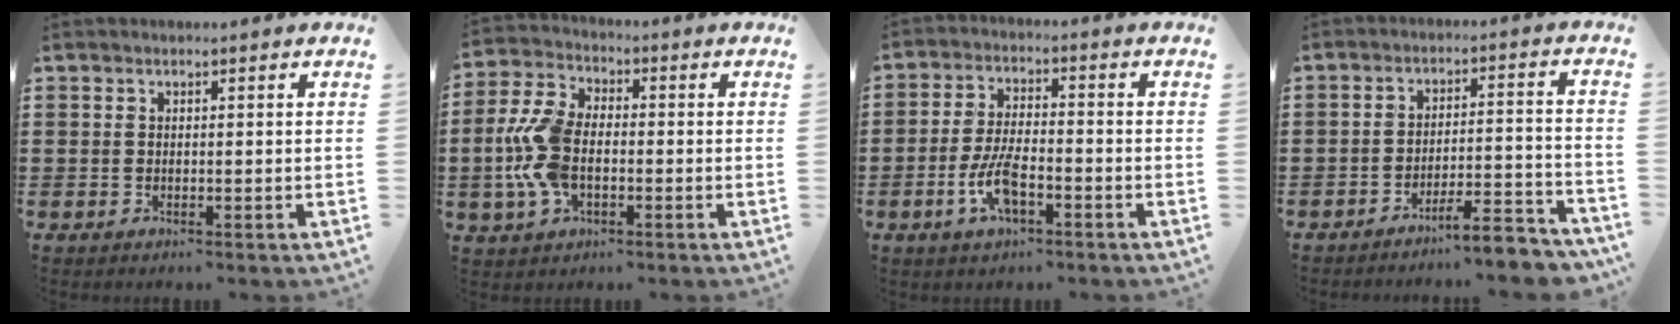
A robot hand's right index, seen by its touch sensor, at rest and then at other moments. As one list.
[{"total": 9.2, "force": [-1.4, 5.4, 7.3], "torque": [-0.192, -0.006, -0.035]}, {"total": 6.8, "force": [-2.7, 2.6, 5.7], "torque": [-0.134, -0.007, -0.056]}, {"total": 6.3, "force": [-5.7, 0.4, 2.8], "torque": [-0.043, 0.000, -0.107]}]